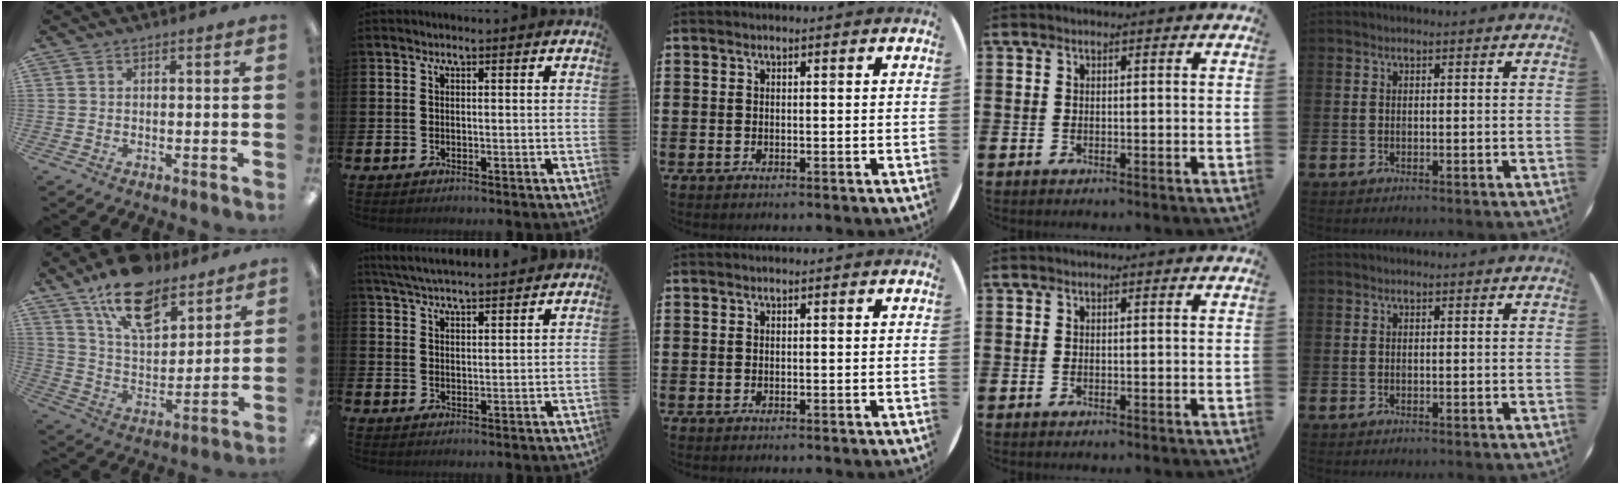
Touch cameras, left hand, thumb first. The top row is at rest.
{"thumb": {"total": 16.2, "force": [11.6, 7.6, 8.4], "torque": [-0.139, -0.057, 0.206]}, "index": {"total": 4.6, "force": [4.5, 0.3, 0.8], "torque": [-0.035, -0.015, 0.085]}}